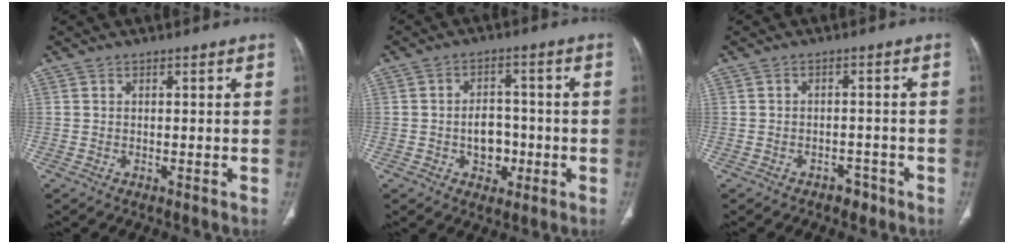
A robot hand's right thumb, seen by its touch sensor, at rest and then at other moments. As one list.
[{"total": 6.5, "force": [-1.5, 4.8, 4.0], "torque": [-0.032, 0.018, -0.022]}, {"total": 2.8, "force": [-1.9, 1.8, 0.9], "torque": [-0.004, 0.015, -0.021]}]